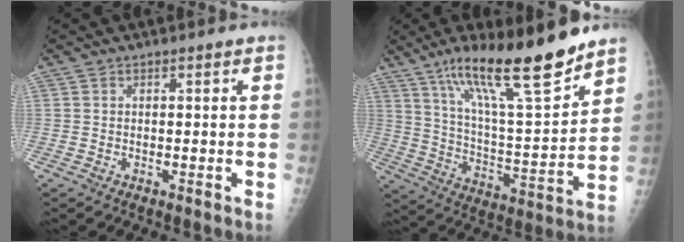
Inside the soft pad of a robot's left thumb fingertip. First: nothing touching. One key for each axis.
{"total": 20.7, "fx": 14.5, "fy": 3.3, "fz": 14.4, "tx": -0.222, "ty": -0.076, "tz": 0.251}